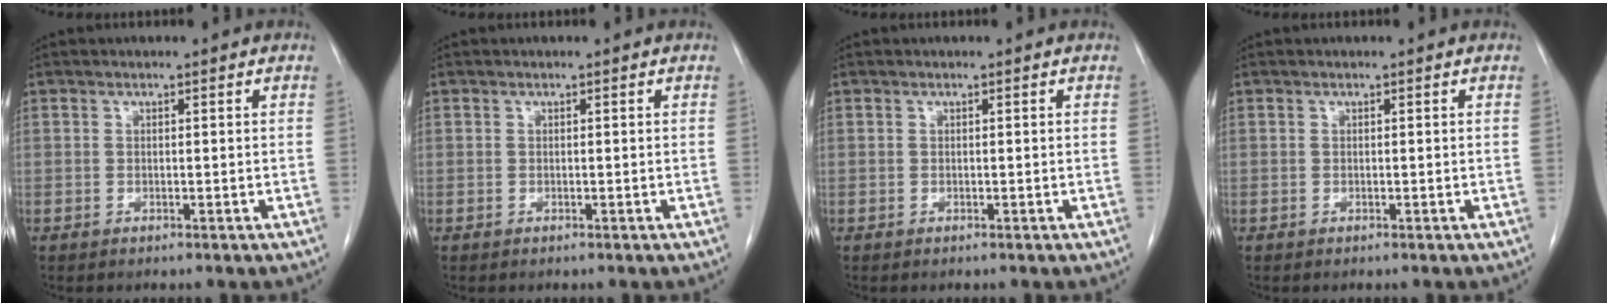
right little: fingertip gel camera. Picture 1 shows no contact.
{"total": 0.0}
{"total": 0.0}
{"total": 0.0}